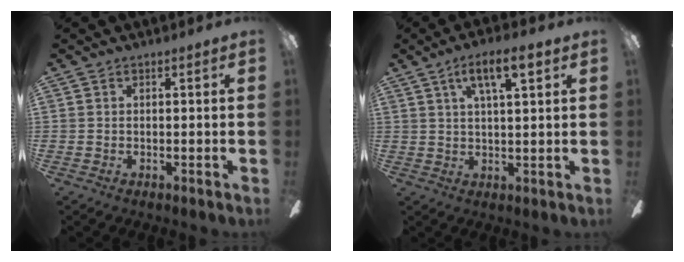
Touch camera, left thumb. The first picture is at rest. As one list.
[{"total": 8.8, "force": [4.8, 2.3, 7.0], "torque": [-0.120, -0.008, 0.076]}]